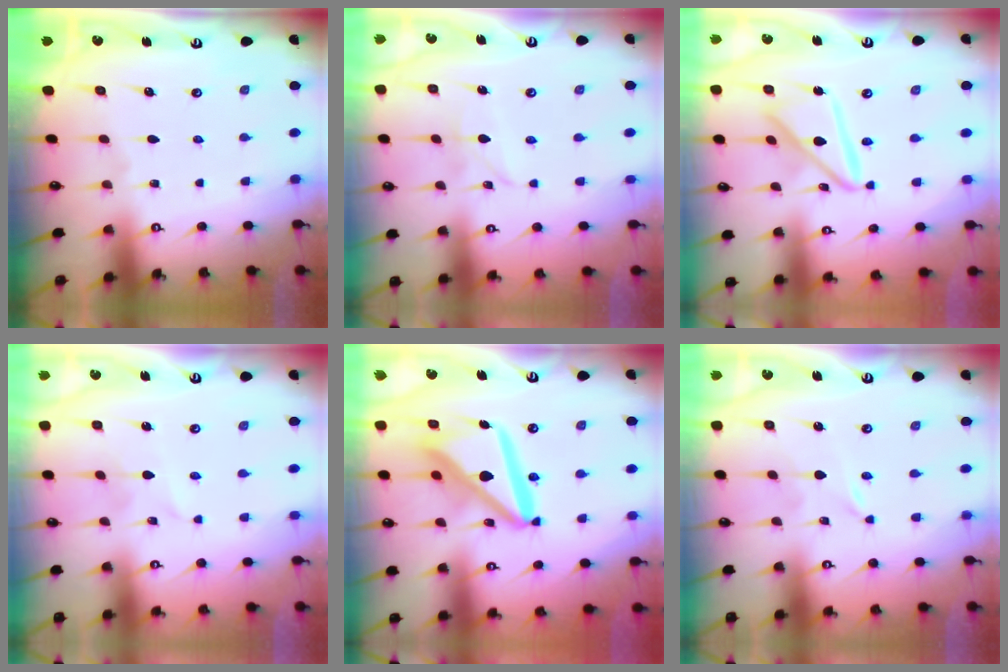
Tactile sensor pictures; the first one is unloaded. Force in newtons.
{"total": 2.6, "press": 2.6, "slide": 0.3}
{"total": 14.2, "press": 14.1, "slide": 1.4}
{"total": 2.9, "press": 2.9, "slide": 0.4}
{"total": 16.7, "press": 16.6, "slide": 2.2}
{"total": 0.0}